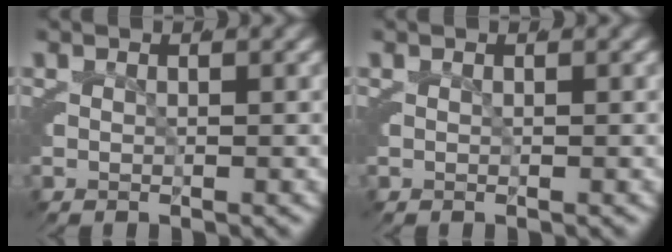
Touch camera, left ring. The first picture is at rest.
{"total": 0.0}